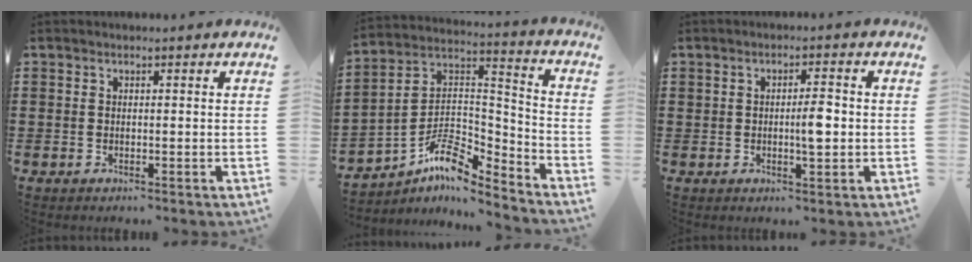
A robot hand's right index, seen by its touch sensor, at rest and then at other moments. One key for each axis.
{"total": 8.4, "fx": -6.0, "fy": 3.2, "fz": 5.0, "tx": -0.109, "ty": -0.006, "tz": -0.121}
{"total": 3.6, "fx": -0.2, "fy": 1.0, "fz": 3.5, "tx": -0.054, "ty": -0.001, "tz": -0.006}